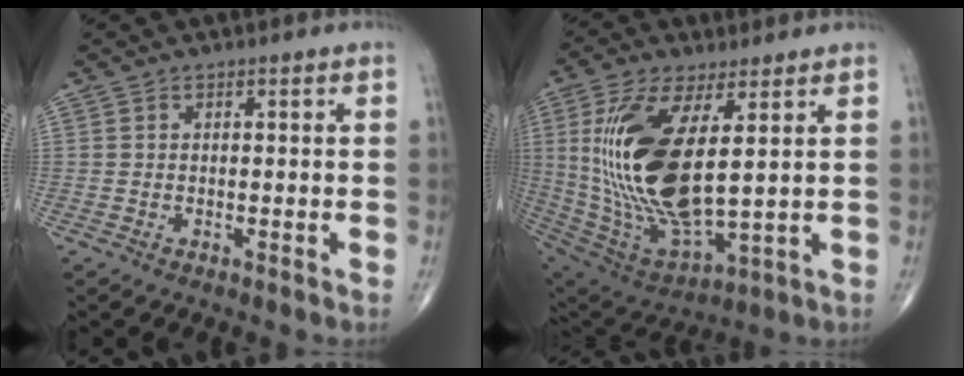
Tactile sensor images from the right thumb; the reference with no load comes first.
{"total": 22.2, "force": [3.9, 8.9, 20.0], "torque": [-0.419, -0.031, 0.084]}